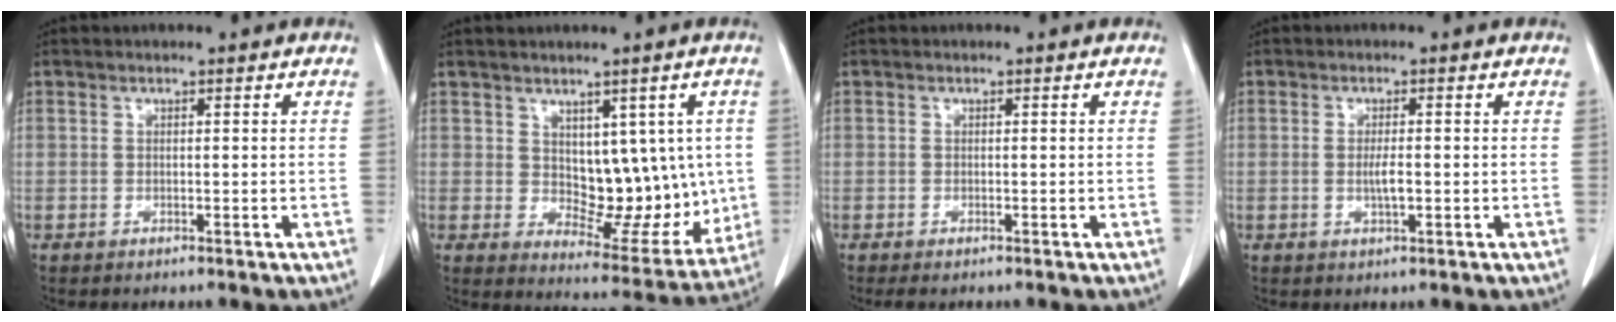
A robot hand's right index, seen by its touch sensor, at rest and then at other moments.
{"total": 11.0, "force": [1.3, 6.4, 8.9], "torque": [-0.095, 0.002, 0.039]}
{"total": 0.9, "force": [-0.6, 0.3, 0.6], "torque": [-0.011, -0.002, -0.006]}
{"total": 2.4, "force": [-0.3, 0.4, 2.4], "torque": [-0.049, -0.001, -0.006]}